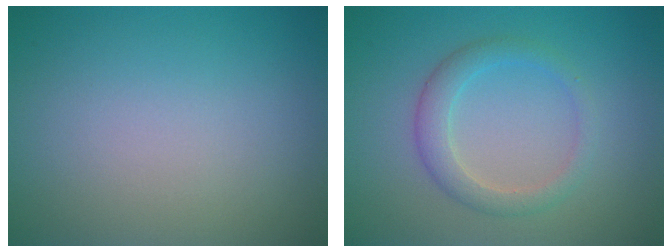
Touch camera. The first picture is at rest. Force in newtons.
{"total": 2.7, "press": 2.7, "slide": 0.2}